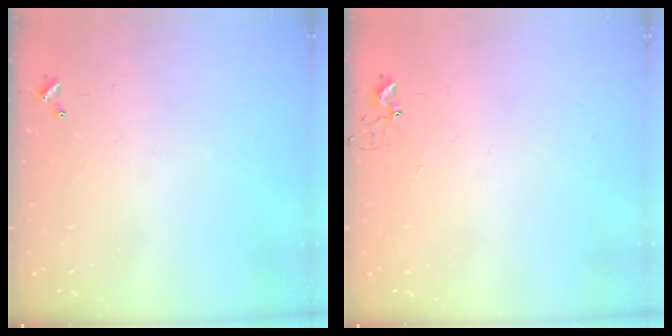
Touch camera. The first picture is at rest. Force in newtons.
{"total": 2.9, "press": 2.9, "slide": 0.3}